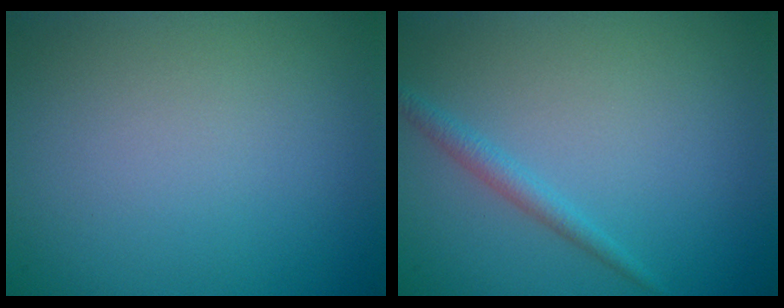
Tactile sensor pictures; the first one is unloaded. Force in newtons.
{"total": 1.5, "press": 1.5, "slide": 0.1}